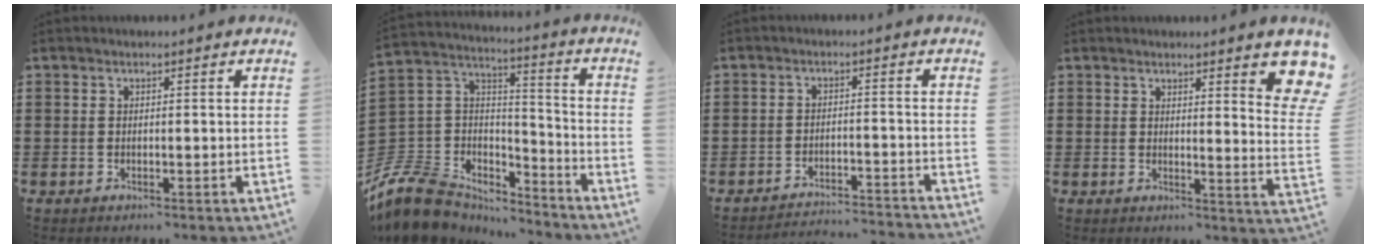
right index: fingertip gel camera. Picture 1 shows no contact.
{"total": 10.8, "force": [-8.7, 5.8, 2.7], "torque": [-0.094, 0.015, -0.172]}
{"total": 3.1, "force": [-3.1, 0.0, 0.3], "torque": [-0.012, 0.001, -0.067]}
{"total": 4.1, "force": [3.1, 0.4, 2.6], "torque": [-0.042, -0.017, 0.047]}